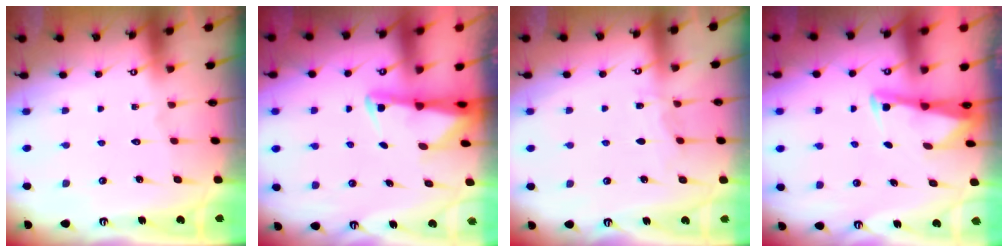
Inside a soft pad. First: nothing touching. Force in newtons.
{"total": 2.4, "press": 2.4, "slide": 0.5}
{"total": 4.3, "press": 4.2, "slide": 0.5}
{"total": 2.9, "press": 2.9, "slide": 0.1}